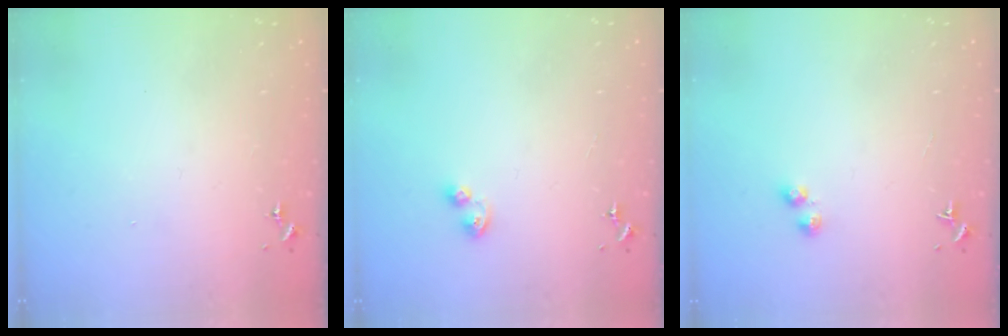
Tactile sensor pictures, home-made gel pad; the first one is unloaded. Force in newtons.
{"total": 5.3, "press": 5.2, "slide": 0.6}
{"total": 3.2, "press": 3.1, "slide": 0.6}